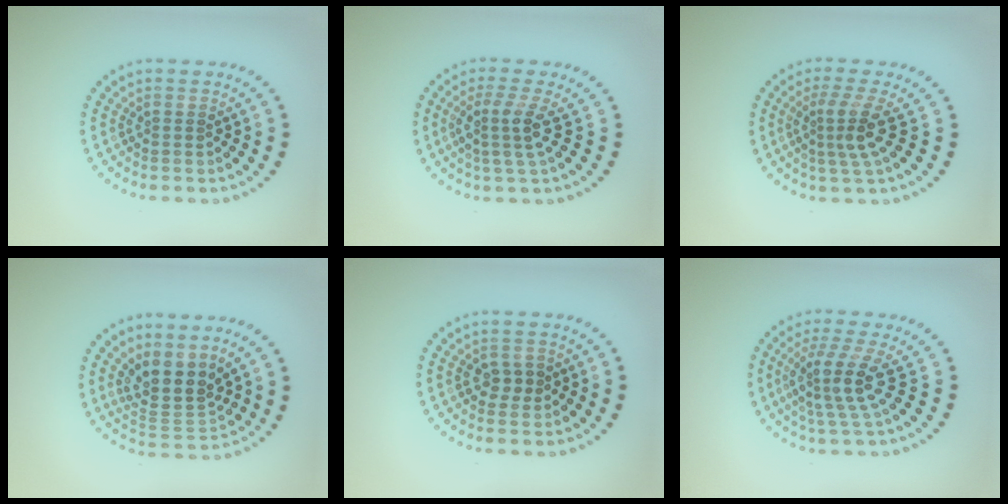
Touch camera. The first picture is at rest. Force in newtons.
{"total": 3.0, "press": 2.3, "slide": 1.9}
{"total": 3.2, "press": 2.2, "slide": 2.3}
{"total": 4.3, "press": 3.6, "slide": 2.4}
{"total": 1.9, "press": 1.8, "slide": 0.4}
{"total": 4.2, "press": 3.2, "slide": 2.8}